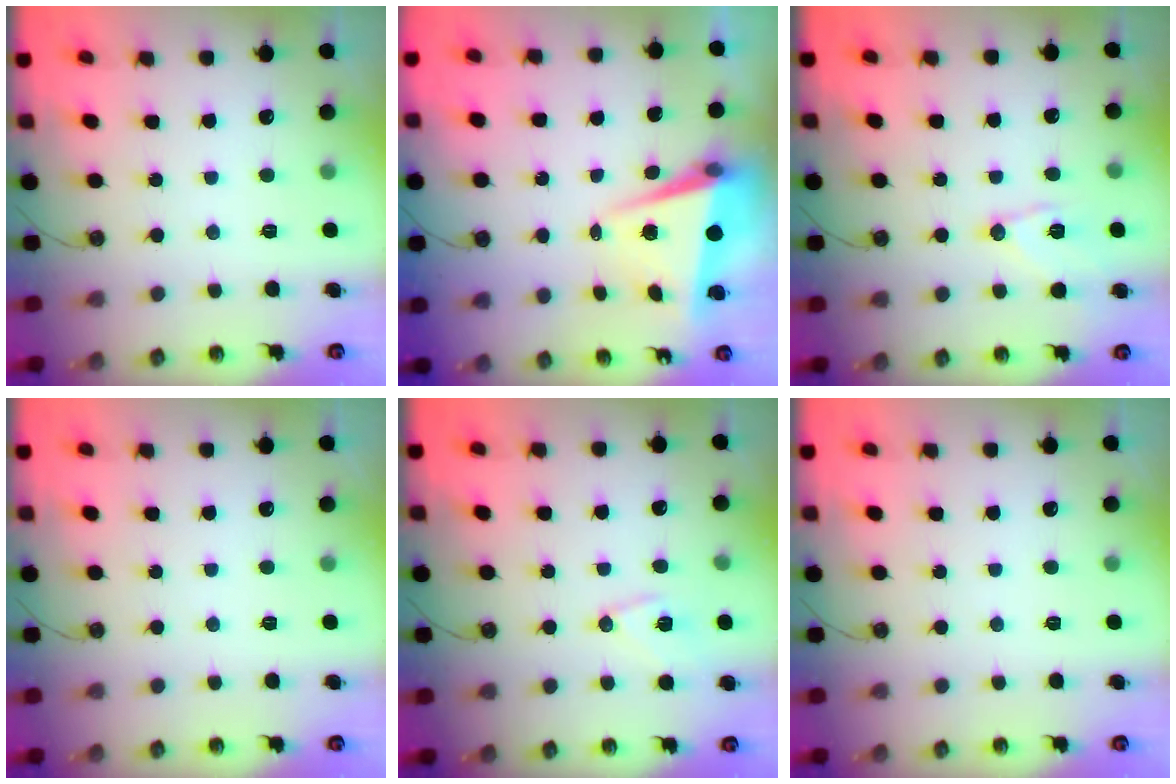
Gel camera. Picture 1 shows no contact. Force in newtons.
{"total": 5.9, "press": 5.6, "slide": 2.0}
{"total": 10.0, "press": 10.0, "slide": 0.8}
{"total": 0.0}
{"total": 9.5, "press": 9.2, "slide": 2.5}
{"total": 0.0}